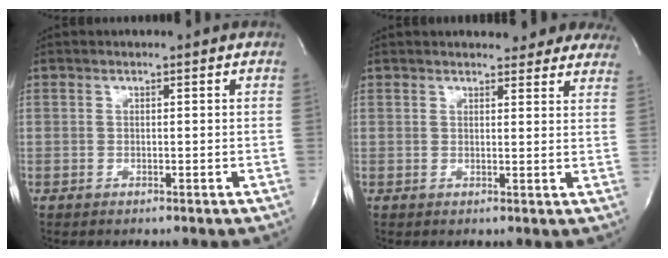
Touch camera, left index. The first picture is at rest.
{"total": 13.9, "force": [12.7, 3.8, 4.4], "torque": [-0.028, -0.001, 0.130]}